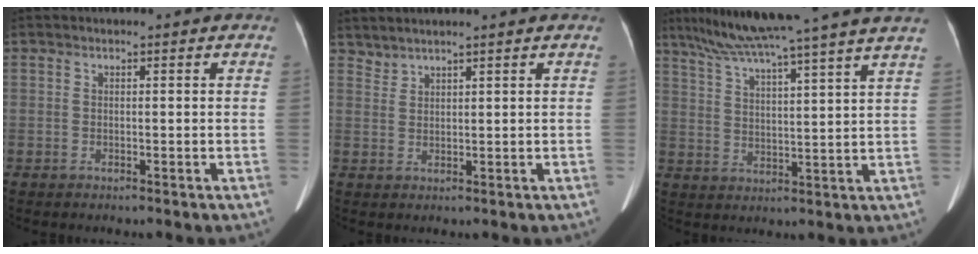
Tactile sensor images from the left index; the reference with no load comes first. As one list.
[{"total": 3.1, "force": [2.9, -0.2, 0.9], "torque": [-0.012, 0.022, 0.057]}, {"total": 18.9, "force": [15.5, -1.7, 10.6], "torque": [-0.180, 0.014, 0.219]}]